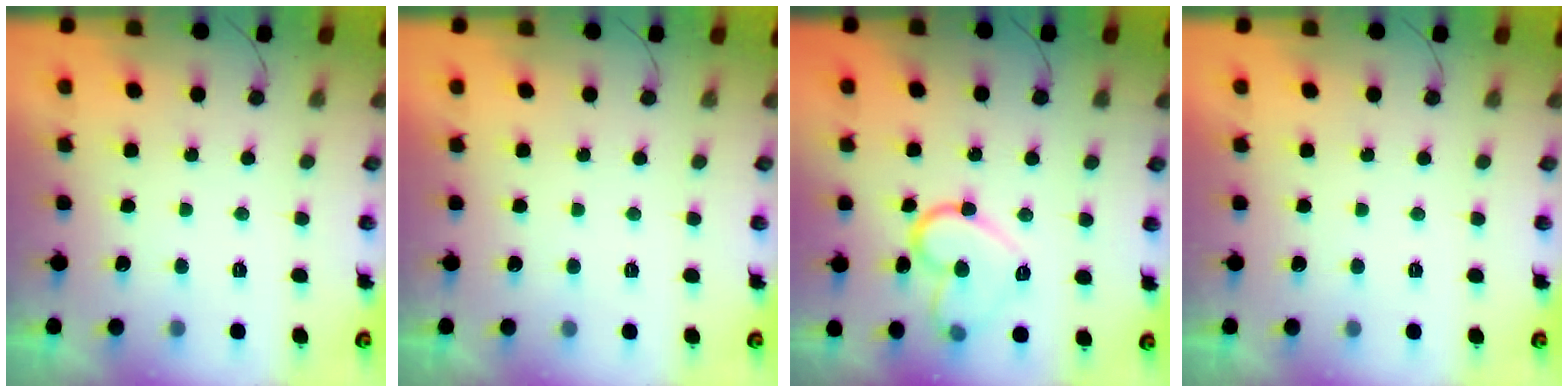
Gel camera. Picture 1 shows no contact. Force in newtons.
{"total": 1.8, "press": 1.8, "slide": 0.1}
{"total": 12.9, "press": 12.9, "slide": 0.6}
{"total": 1.9, "press": 1.9, "slide": 0.1}